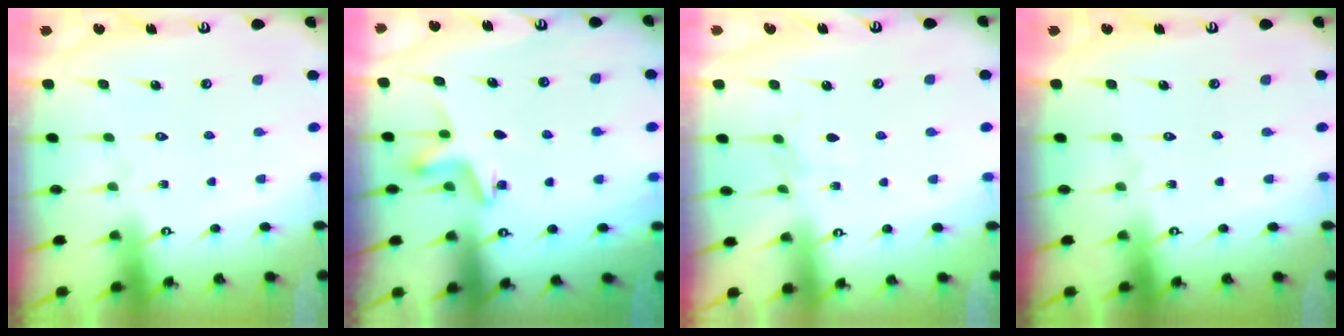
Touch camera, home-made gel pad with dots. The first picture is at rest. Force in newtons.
{"total": 4.1, "press": 4.1, "slide": 0.4}
{"total": 2.8, "press": 2.8, "slide": 0.5}
{"total": 0.0}